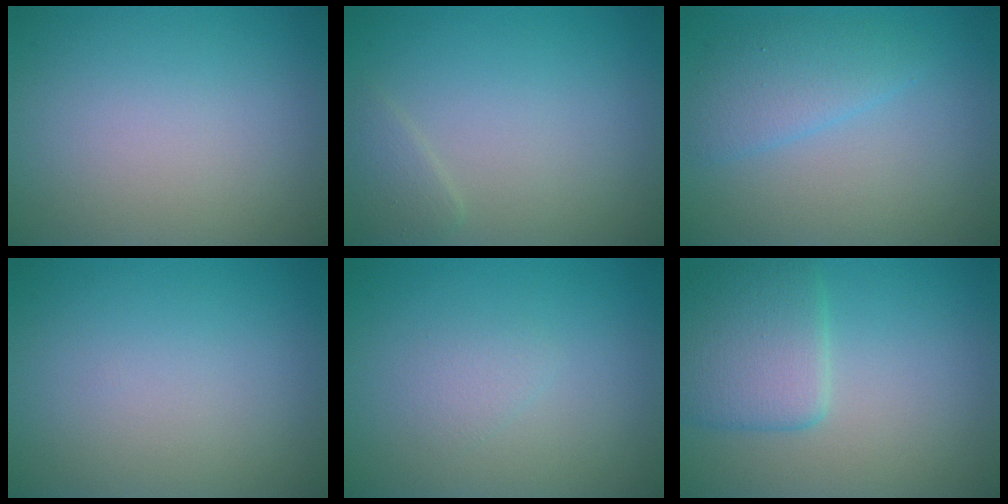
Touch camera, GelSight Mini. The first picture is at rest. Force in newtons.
{"total": 1.3, "press": 1.3, "slide": 0.1}
{"total": 2.8, "press": 2.8, "slide": 0.2}
{"total": 0.0}
{"total": 1.0, "press": 1.0, "slide": 0.0}
{"total": 4.4, "press": 4.4, "slide": 0.1}